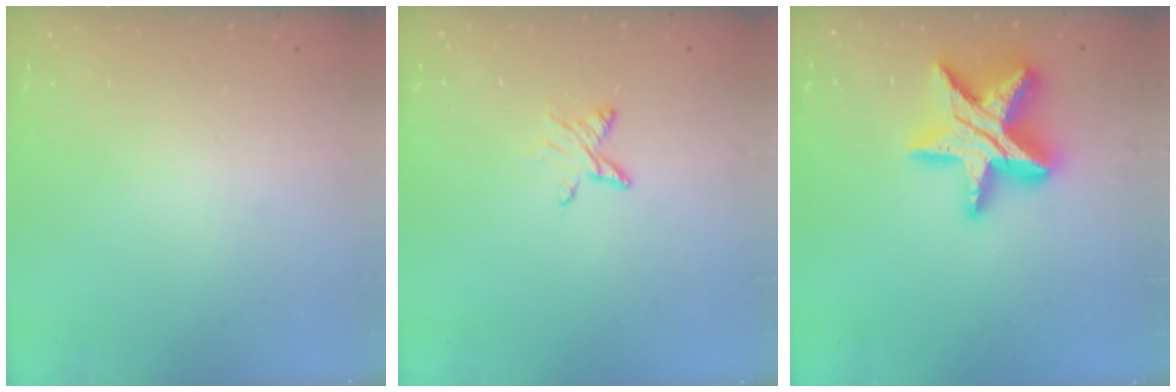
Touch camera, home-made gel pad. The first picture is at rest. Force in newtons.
{"total": 5.2, "press": 5.1, "slide": 0.7}
{"total": 20.1, "press": 20.0, "slide": 1.4}